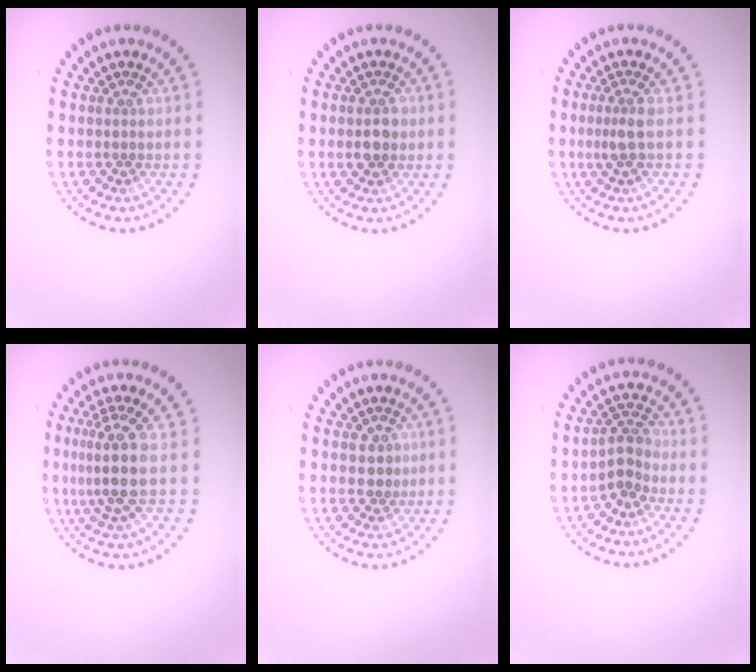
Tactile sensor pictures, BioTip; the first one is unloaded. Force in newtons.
{"total": 2.5, "press": 2.5, "slide": 0.1}
{"total": 1.7, "press": 1.3, "slide": 1.1}
{"total": 3.8, "press": 2.9, "slide": 2.5}
{"total": 1.6, "press": 1.5, "slide": 0.5}
{"total": 2.3, "press": 2.0, "slide": 1.1}